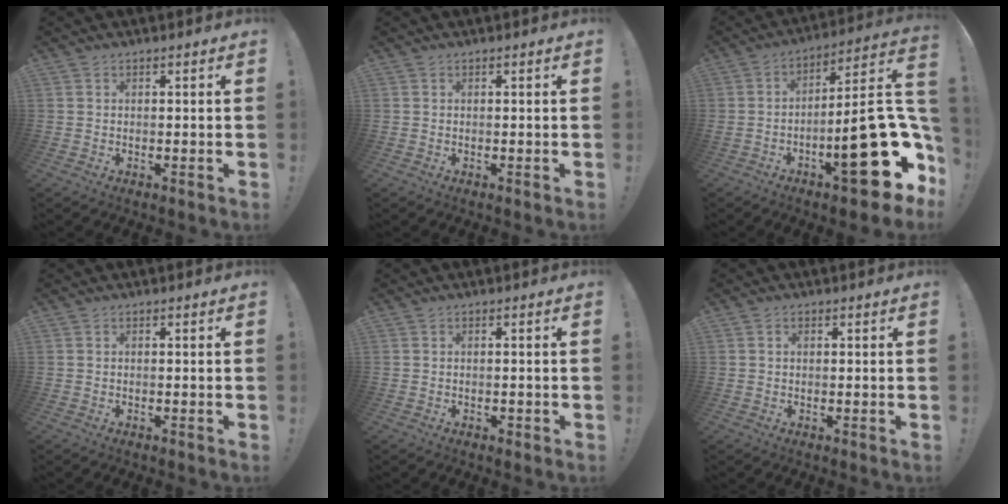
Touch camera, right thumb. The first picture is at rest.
{"total": 0.0}
{"total": 26.4, "force": [-8.3, 8.4, 23.6], "torque": [-0.308, 0.049, -0.118]}
{"total": 0.0}
{"total": 0.7, "force": [-0.5, 0.4, 0.4], "torque": [-0.004, 0.001, -0.007]}
{"total": 0.7, "force": [0.2, 0.5, 0.5], "torque": [-0.015, 0.004, 0.004]}